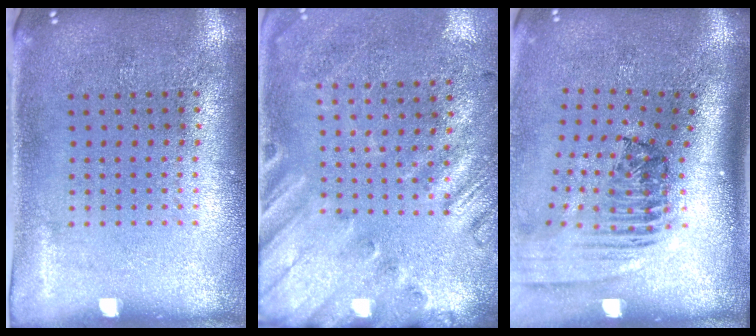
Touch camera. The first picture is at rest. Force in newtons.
{"total": 2.6, "press": 1.9, "slide": 1.7}
{"total": 2.5, "press": 1.7, "slide": 1.8}